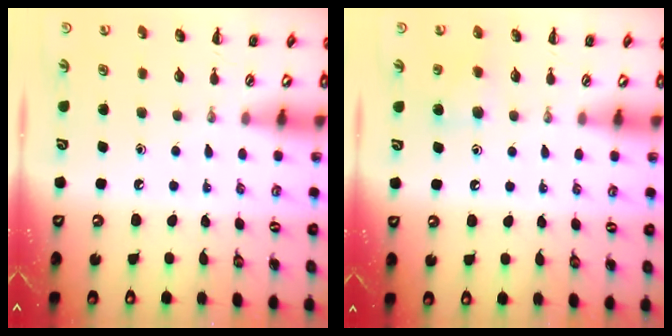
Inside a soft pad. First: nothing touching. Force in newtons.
{"total": 7.9, "press": 7.7, "slide": 1.7}